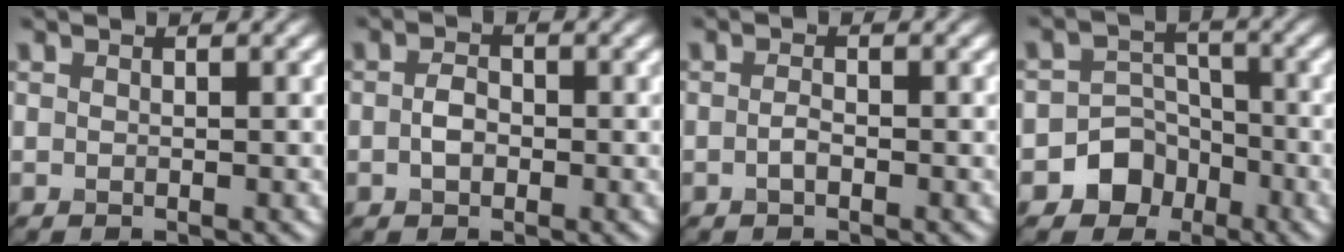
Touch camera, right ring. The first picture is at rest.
{"total": 1.9, "force": [-0.3, 1.3, 1.3], "torque": [-0.027, 0.001, -0.010]}
{"total": 1.0, "force": [-0.4, 0.4, 0.8], "torque": [-0.019, 0.000, -0.010]}
{"total": 5.6, "force": [-3.1, 4.6, 1.1], "torque": [0.017, 0.002, -0.072]}